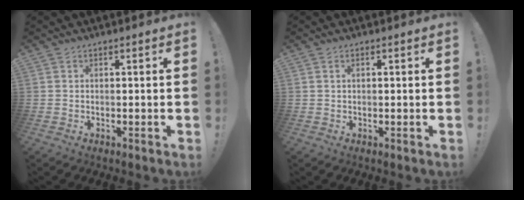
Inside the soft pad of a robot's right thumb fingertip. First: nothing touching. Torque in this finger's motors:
{"motor_torque": [0.10, 0.03, -0.11, -0.10, -0.03]}